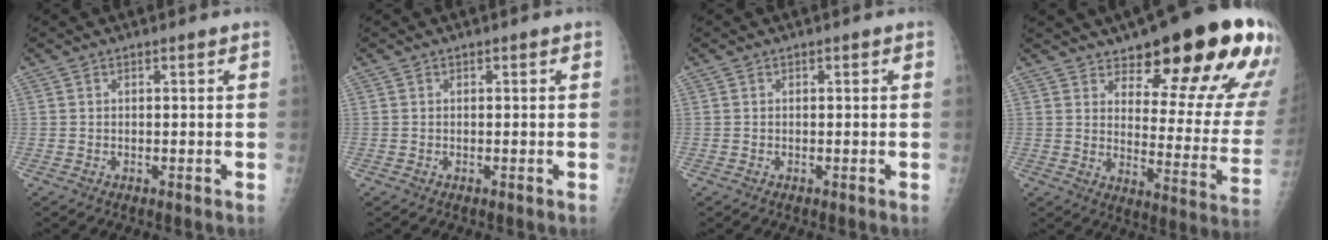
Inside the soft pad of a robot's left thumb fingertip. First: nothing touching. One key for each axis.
{"total": 0.0}
{"total": 0.0}
{"total": 24.0, "fx": 14.6, "fy": 7.5, "fz": 17.5, "tx": -0.185, "ty": -0.075, "tz": 0.196}